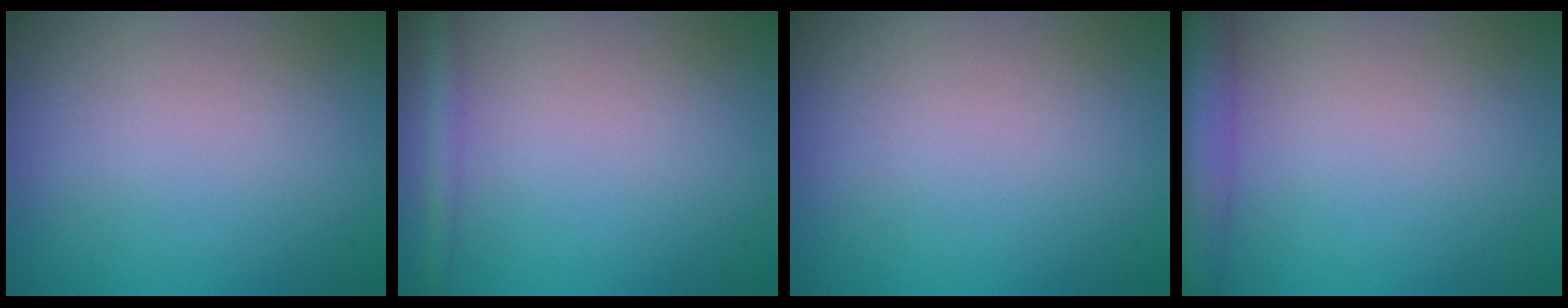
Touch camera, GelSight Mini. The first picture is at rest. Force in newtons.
{"total": 1.3, "press": 1.3, "slide": 0.1}
{"total": 0.0}
{"total": 4.6, "press": 4.6, "slide": 0.1}